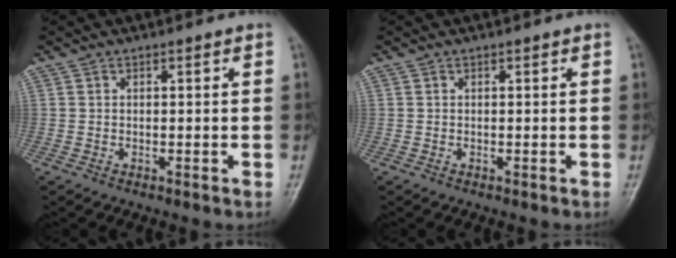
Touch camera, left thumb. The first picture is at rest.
{"total": 0.0}